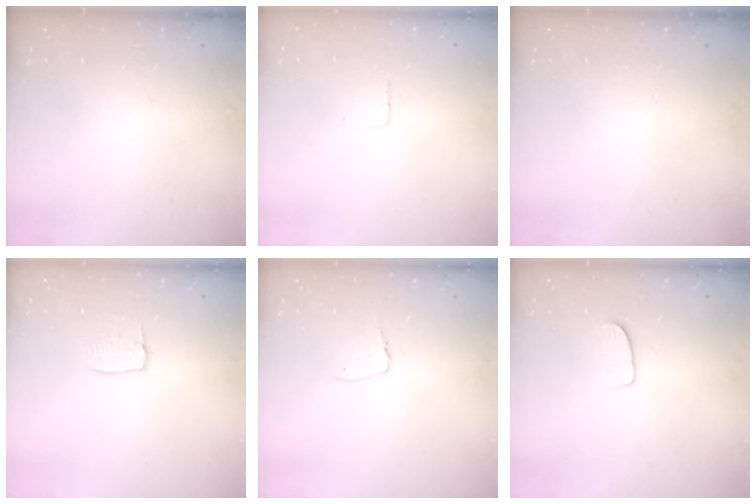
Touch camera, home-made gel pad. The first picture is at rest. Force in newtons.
{"total": 1.9, "press": 1.9, "slide": 0.1}
{"total": 0.0}
{"total": 4.9, "press": 4.8, "slide": 0.4}
{"total": 5.4, "press": 5.3, "slide": 0.5}
{"total": 7.0, "press": 7.0, "slide": 0.4}